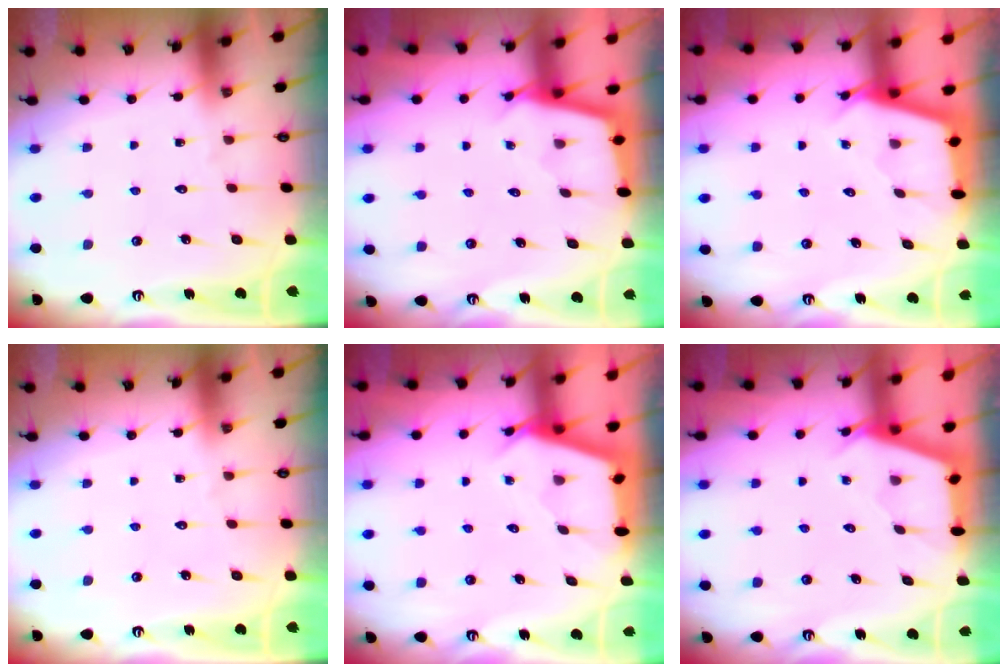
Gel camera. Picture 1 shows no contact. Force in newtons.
{"total": 2.5, "press": 2.5, "slide": 0.2}
{"total": 2.6, "press": 2.6, "slide": 0.3}
{"total": 0.0}
{"total": 2.9, "press": 2.8, "slide": 0.3}
{"total": 2.5, "press": 2.5, "slide": 0.3}